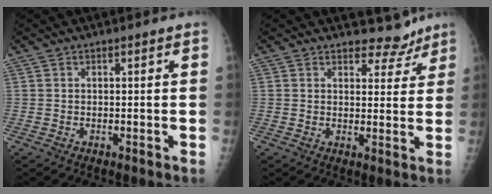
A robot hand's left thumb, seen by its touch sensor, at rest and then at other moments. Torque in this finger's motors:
{"motor_torque": [-0.07, -0.03, -0.27, -0.24, -0.06]}